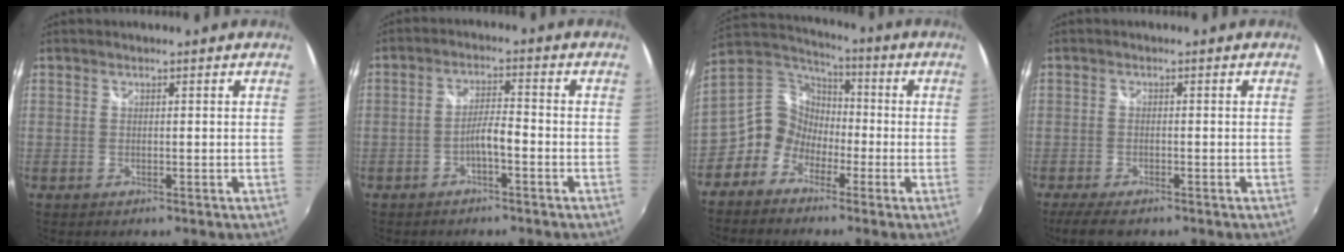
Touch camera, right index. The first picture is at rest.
{"total": 3.6, "force": [-2.1, 0.4, 2.9], "torque": [-0.061, 0.009, -0.036]}
{"total": 9.2, "force": [-3.7, 7.8, 3.1], "torque": [-0.067, 0.032, -0.087]}
{"total": 5.3, "force": [-3.8, 1.4, 3.4], "torque": [-0.077, -0.020, -0.067]}